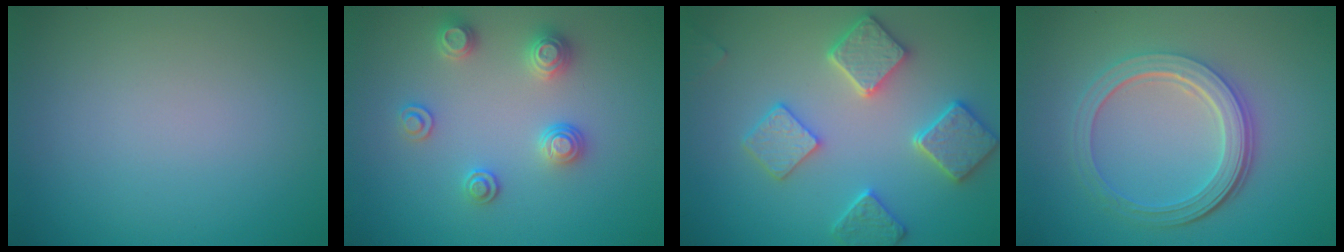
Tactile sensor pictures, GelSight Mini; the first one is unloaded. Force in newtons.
{"total": 2.6, "press": 2.6, "slide": 0.2}
{"total": 4.8, "press": 4.5, "slide": 1.6}
{"total": 5.1, "press": 3.7, "slide": 3.5}